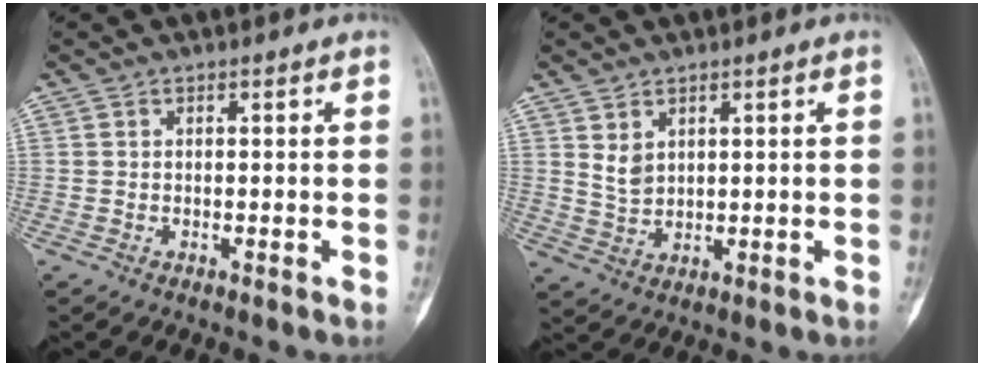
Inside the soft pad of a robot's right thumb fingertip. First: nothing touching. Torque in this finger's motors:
{"motor_torque": [-0.52, -0.21, 0.52, 0.24, 0.05]}